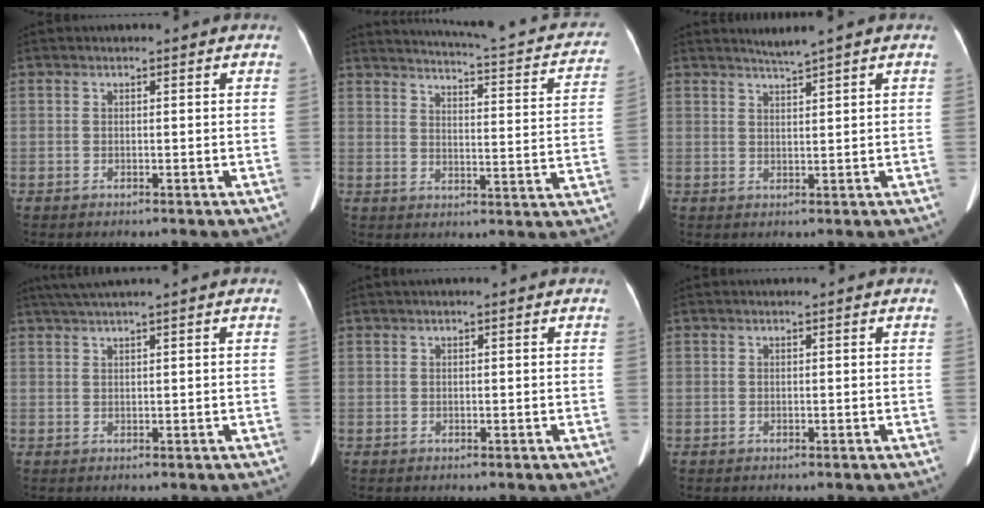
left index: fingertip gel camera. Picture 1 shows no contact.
{"total": 20.1, "force": [17.8, 3.3, 8.8], "torque": [-0.111, -0.027, 0.198]}
{"total": 2.3, "force": [2.0, -1.0, 0.6], "torque": [-0.015, -0.004, 0.042]}
{"total": 3.5, "force": [2.8, -0.9, 2.0], "torque": [-0.040, 0.020, 0.057]}
{"total": 0.8, "force": [0.6, 0.2, 0.5], "torque": [-0.008, 0.023, 0.009]}
{"total": 0.0}